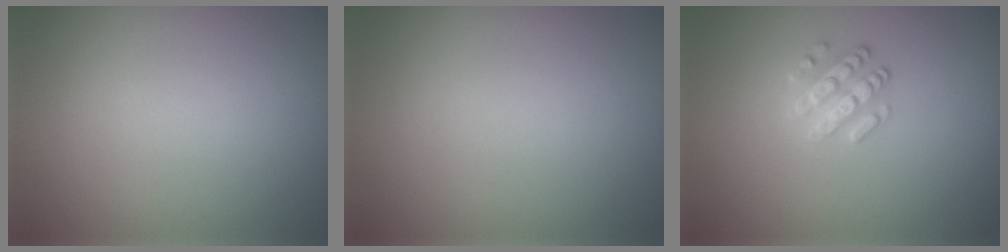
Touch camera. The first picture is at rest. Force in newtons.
{"total": 0.0}
{"total": 2.5, "press": 2.4, "slide": 0.8}